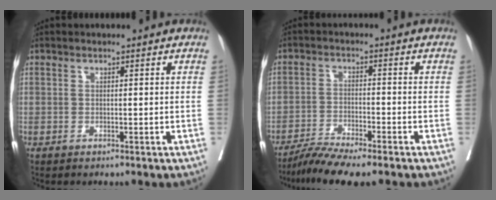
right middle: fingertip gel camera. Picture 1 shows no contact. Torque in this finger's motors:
{"motor_torque": [0.47, -0.46, 0.10, 0.07]}